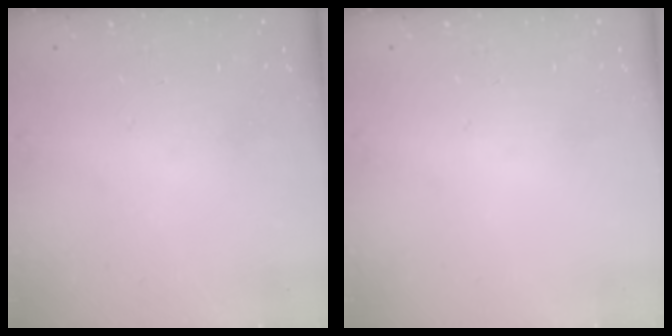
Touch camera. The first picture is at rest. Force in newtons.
{"total": 0.0}